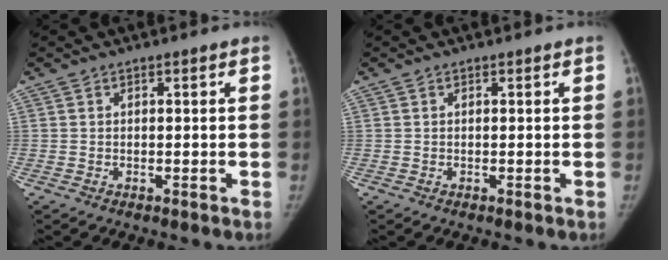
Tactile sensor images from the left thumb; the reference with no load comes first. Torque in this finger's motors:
{"motor_torque": [-0.05, 0.00, 0.12, -0.12, 0.01]}